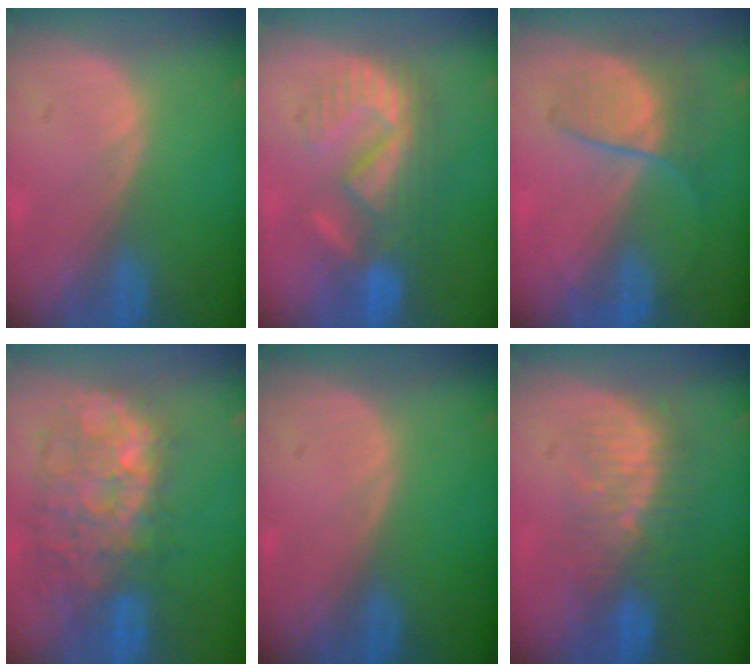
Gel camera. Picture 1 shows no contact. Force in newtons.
{"total": 8.9, "press": 8.7, "slide": 1.9}
{"total": 6.6, "press": 6.0, "slide": 2.7}
{"total": 10.9, "press": 10.2, "slide": 3.8}
{"total": 0.0}
{"total": 8.5, "press": 7.8, "slide": 3.5}